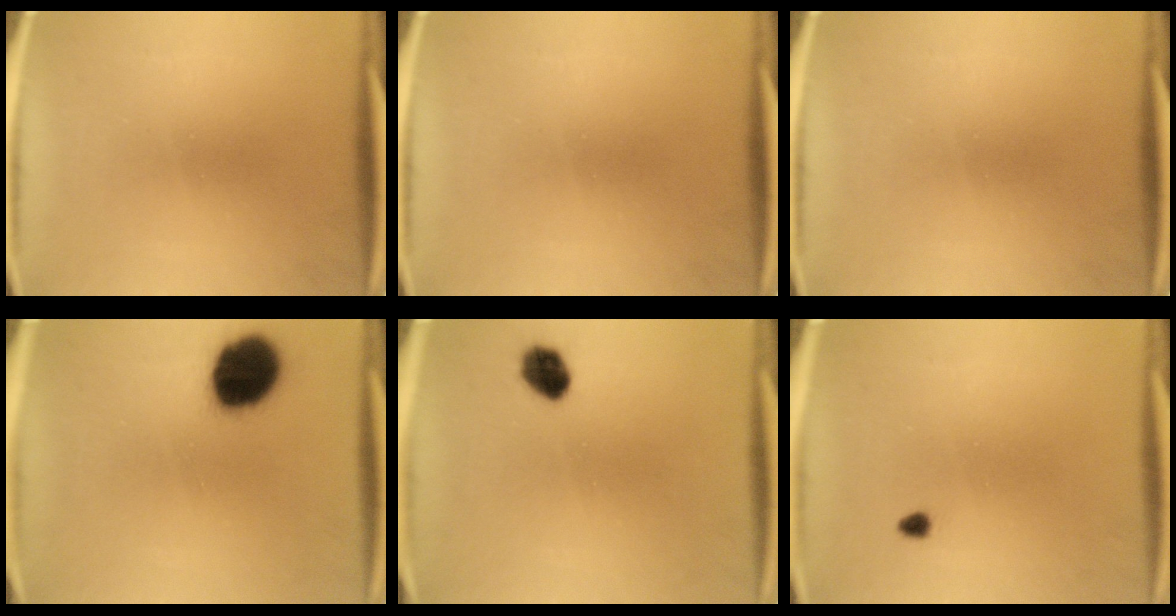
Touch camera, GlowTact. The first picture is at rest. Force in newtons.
{"total": 0.0}
{"total": 0.0}
{"total": 15.9}
{"total": 5.5}
{"total": 1.0}